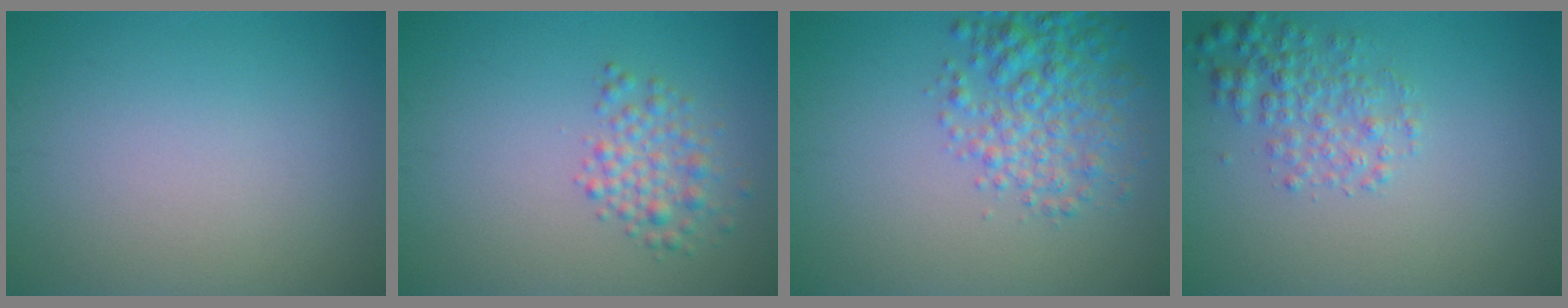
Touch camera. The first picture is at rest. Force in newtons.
{"total": 2.6, "press": 2.6, "slide": 0.1}
{"total": 4.7, "press": 4.7, "slide": 0.1}
{"total": 2.9, "press": 2.9, "slide": 0.1}